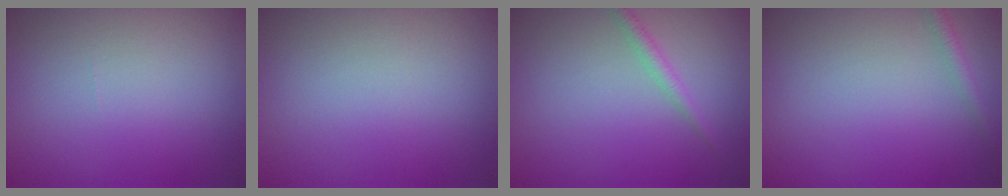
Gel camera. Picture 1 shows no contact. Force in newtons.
{"total": 0.0}
{"total": 1.4, "press": 1.4, "slide": 0.0}
{"total": 1.4, "press": 1.4, "slide": 0.1}